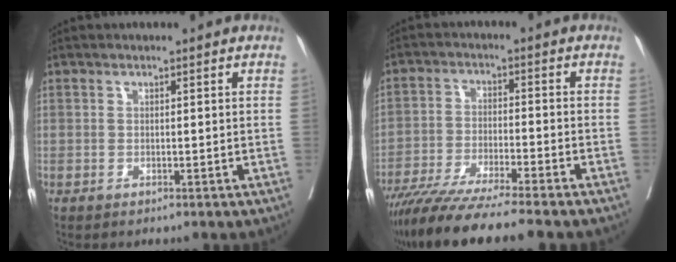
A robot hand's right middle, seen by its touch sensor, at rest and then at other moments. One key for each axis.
{"total": 12.2, "fx": -10.3, "fy": -1.0, "fz": 6.5, "tx": -0.096, "ty": -0.034, "tz": -0.171}